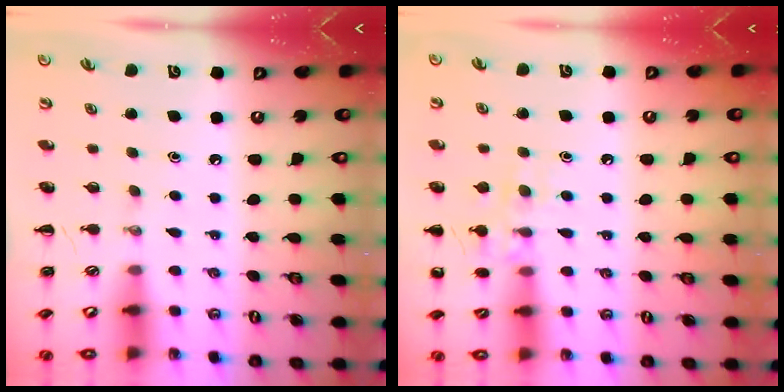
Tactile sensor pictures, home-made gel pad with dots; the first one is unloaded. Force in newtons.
{"total": 8.9, "press": 8.7, "slide": 1.5}